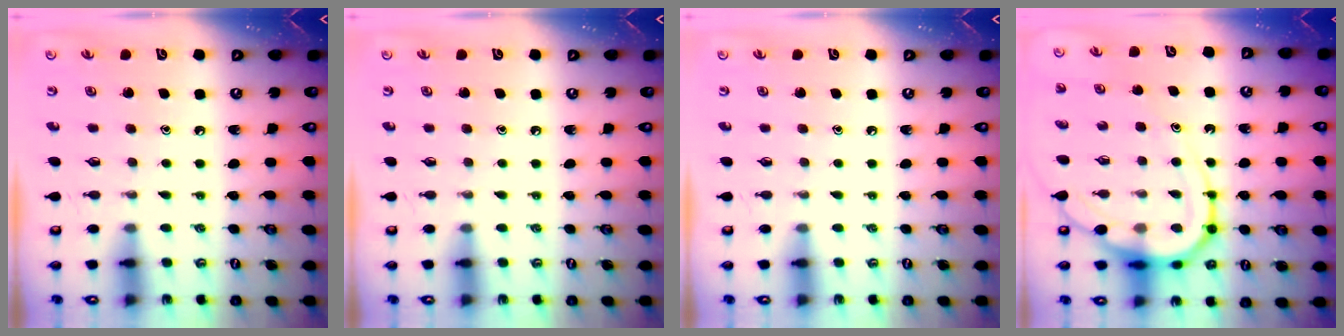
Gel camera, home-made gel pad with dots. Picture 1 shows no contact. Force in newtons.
{"total": 0.0}
{"total": 0.0}
{"total": 13.8, "press": 13.7, "slide": 1.3}